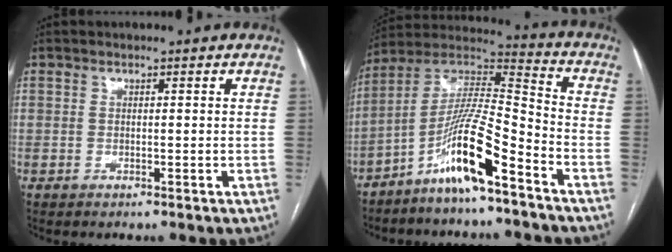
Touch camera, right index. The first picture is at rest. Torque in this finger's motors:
{"motor_torque": [1.37, -0.44, 0.64, 0.21]}